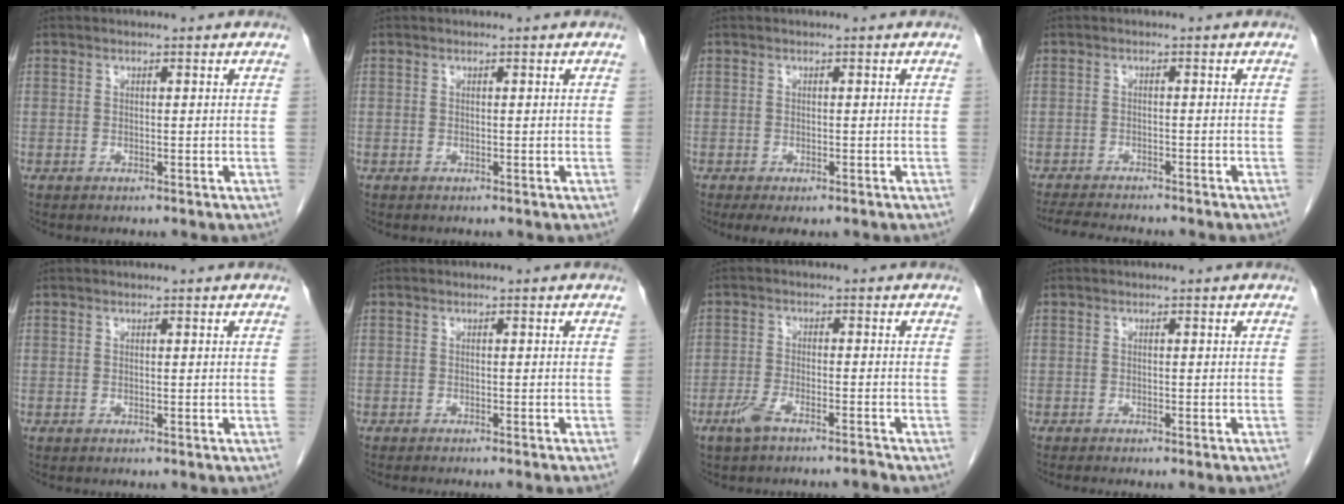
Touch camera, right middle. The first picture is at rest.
{"total": 0.0}
{"total": 3.4, "force": [-2.4, 1.3, 2.0], "torque": [-0.029, -0.008, -0.032]}
{"total": 7.7, "force": [-6.9, 0.9, 3.2], "torque": [-0.050, -0.013, -0.106]}
{"total": 0.0}
{"total": 5.5, "force": [-4.9, -0.5, 2.4], "torque": [-0.012, -0.008, -0.066]}
{"total": 4.0, "force": [-3.2, 0.1, 2.3], "torque": [-0.052, -0.003, -0.064]}
{"total": 2.4, "force": [-2.1, -0.3, 1.2], "torque": [-0.012, 0.002, -0.027]}